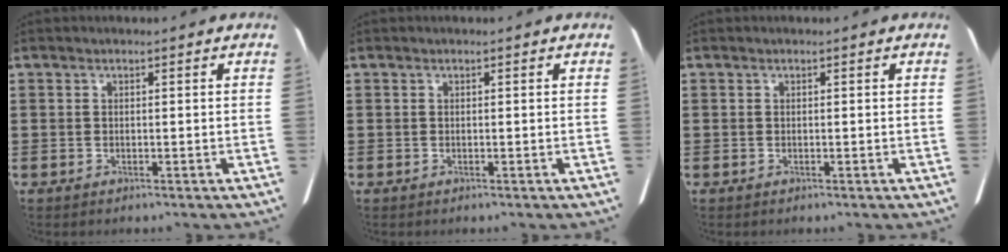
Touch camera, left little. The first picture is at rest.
{"total": 0.0}
{"total": 0.0}